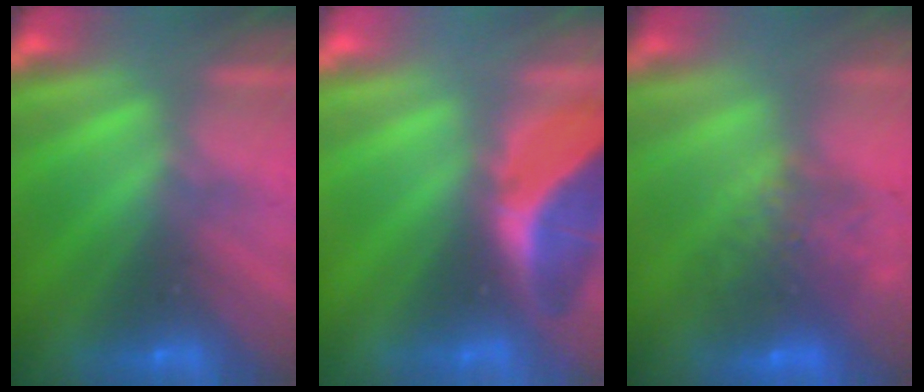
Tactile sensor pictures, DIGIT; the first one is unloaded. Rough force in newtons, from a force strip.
{"total": 2.1}
{"total": 7.6}